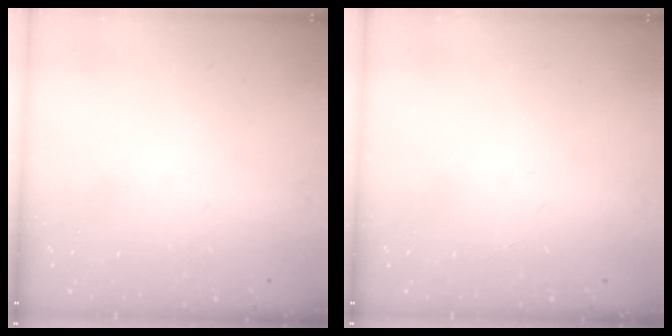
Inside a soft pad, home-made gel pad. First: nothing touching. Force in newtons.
{"total": 0.0}